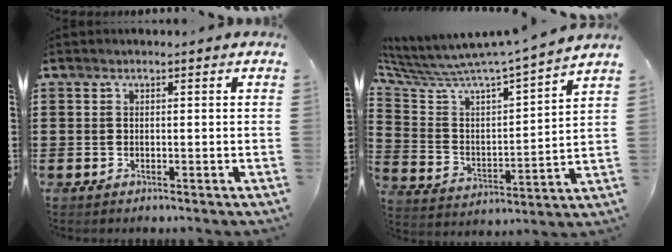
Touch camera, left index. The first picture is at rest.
{"total": 6.0, "force": [5.8, 0.0, 1.4], "torque": [-0.064, -0.061, 0.088]}